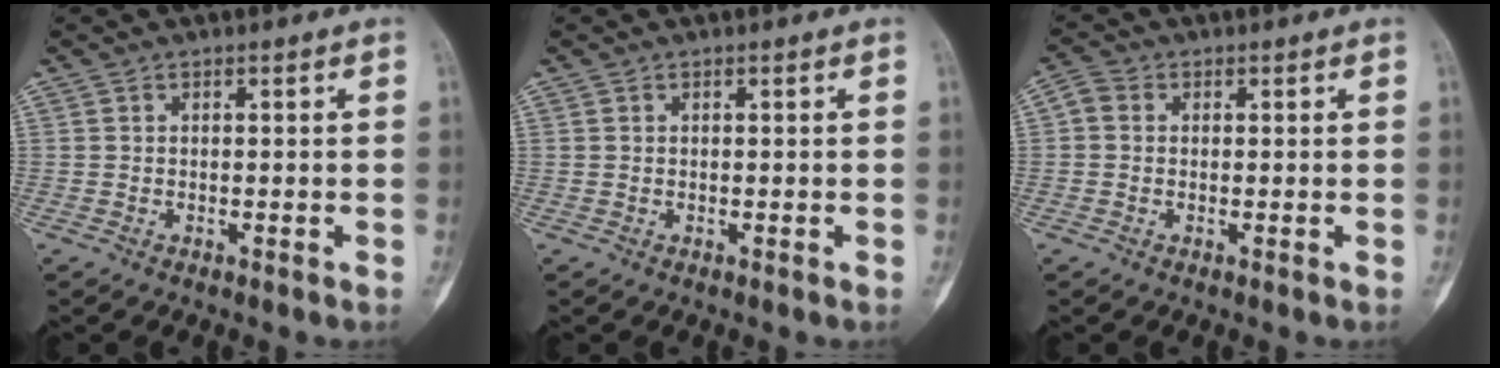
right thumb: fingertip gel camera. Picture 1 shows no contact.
{"total": 0.0}
{"total": 2.5, "force": [0.1, 2.1, 1.3], "torque": [-0.022, 0.006, -0.009]}